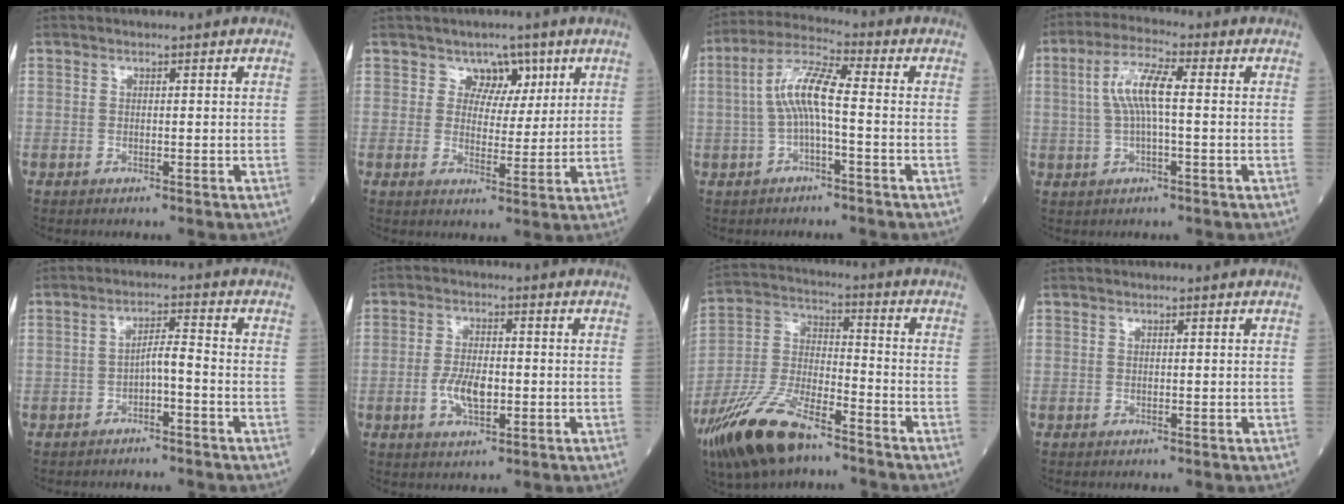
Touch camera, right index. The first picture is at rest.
{"total": 4.5, "force": [2.6, 3.4, 1.5], "torque": [-0.007, 0.004, 0.038]}
{"total": 7.7, "force": [-0.5, 1.2, 7.6], "torque": [-0.155, 0.021, -0.015]}
{"total": 7.0, "force": [0.7, 1.3, 6.8], "torque": [-0.144, 0.015, 0.011]}
{"total": 3.0, "force": [-1.5, 0.4, 2.6], "torque": [-0.044, 0.011, -0.025]}
{"total": 5.7, "force": [-1.3, 2.3, 5.0], "torque": [-0.102, 0.000, -0.021]}
{"total": 17.1, "force": [-12.0, 5.3, 11.0], "torque": [-0.241, -0.019, -0.225]}
{"total": 0.0}